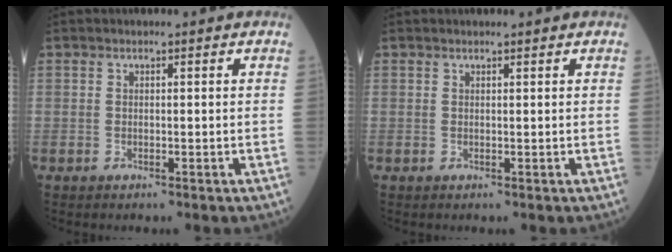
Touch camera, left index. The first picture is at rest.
{"total": 1.0, "force": [0.9, 0.1, 0.3], "torque": [-0.006, 0.007, 0.016]}